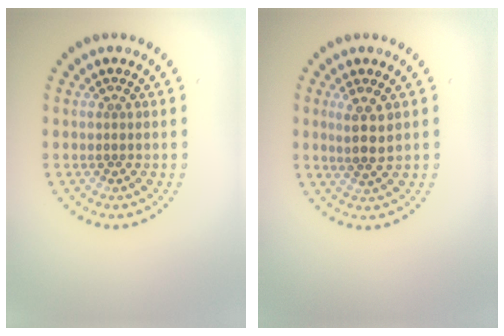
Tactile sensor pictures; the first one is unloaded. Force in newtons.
{"total": 2.3, "press": 2.1, "slide": 1.1}